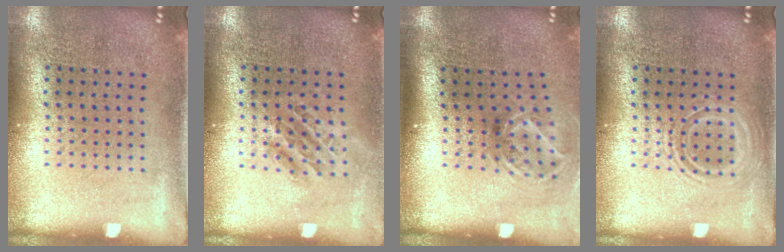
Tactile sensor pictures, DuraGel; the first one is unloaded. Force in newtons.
{"total": 1.1, "press": 1.1, "slide": 0.3}
{"total": 1.9, "press": 1.3, "slide": 1.4}
{"total": 2.1, "press": 2.1, "slide": 0.3}